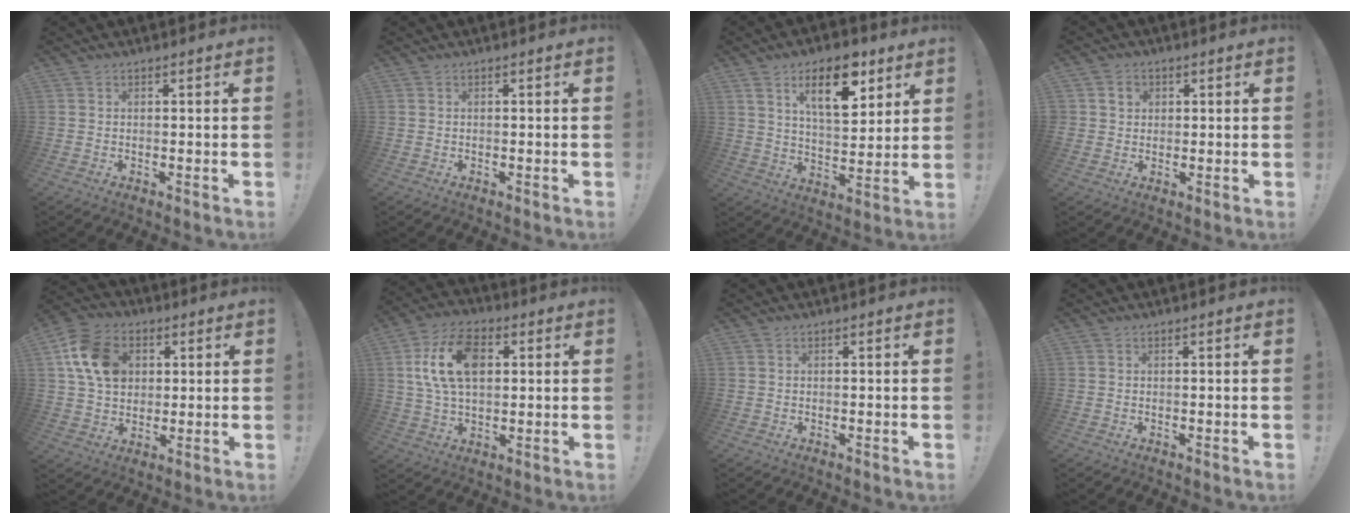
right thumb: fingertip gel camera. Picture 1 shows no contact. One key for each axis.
{"total": 0.0}
{"total": 15.0, "fx": 8.2, "fy": 6.4, "fz": 10.8, "tx": -0.170, "ty": -0.025, "tz": 0.138}
{"total": 3.4, "fx": 1.0, "fy": 3.1, "fz": 0.9, "tx": -0.013, "ty": 0.000, "tz": 0.019}
{"total": 14.9, "fx": 4.3, "fy": 11.4, "fz": 8.5, "tx": -0.143, "ty": 0.002, "tz": 0.091}
{"total": 15.0, "fx": 3.6, "fy": 9.1, "fz": 11.3, "tx": -0.214, "ty": 0.004, "tz": 0.066}
{"total": 0.0}
{"total": 0.0}